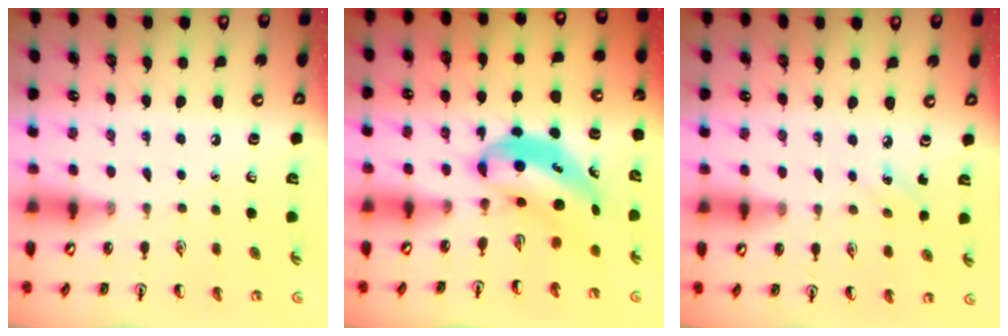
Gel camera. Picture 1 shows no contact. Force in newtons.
{"total": 6.3, "press": 6.1, "slide": 1.7}
{"total": 1.9, "press": 1.7, "slide": 0.8}